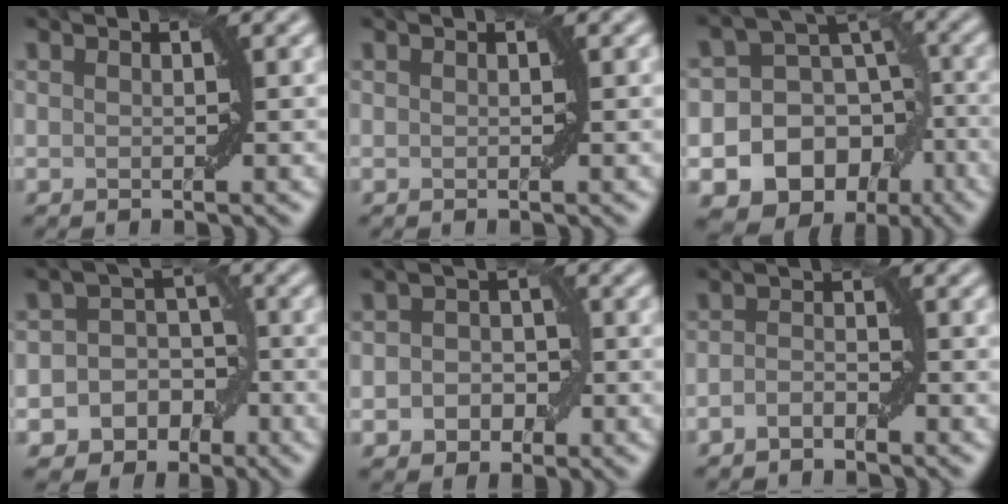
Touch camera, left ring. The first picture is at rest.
{"total": 0.0}
{"total": 15.8, "force": [-7.5, 13.0, 4.7], "torque": [-0.062, -0.032, -0.122]}
{"total": 6.9, "force": [-3.2, 5.9, 1.7], "torque": [-0.004, 0.008, -0.065]}
{"total": 3.3, "force": [-0.8, 2.6, 1.8], "torque": [-0.007, -0.002, -0.021]}
{"total": 1.4, "force": [-1.1, 0.6, 0.8], "torque": [-0.017, 0.004, -0.023]}